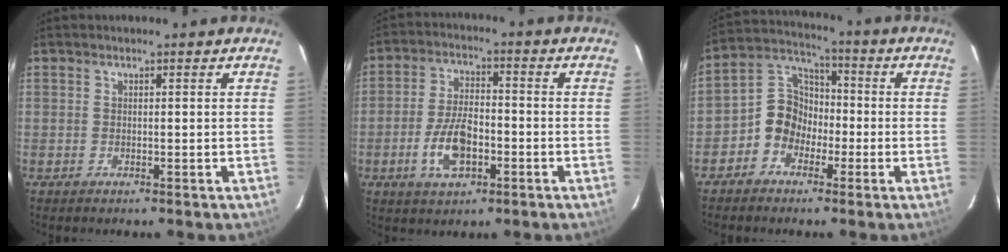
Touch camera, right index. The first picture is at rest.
{"total": 9.3, "force": [-3.3, 4.5, 7.4], "torque": [-0.152, 0.003, -0.056]}
{"total": 7.9, "force": [-3.4, 6.6, 2.6], "torque": [-0.053, 0.033, -0.069]}